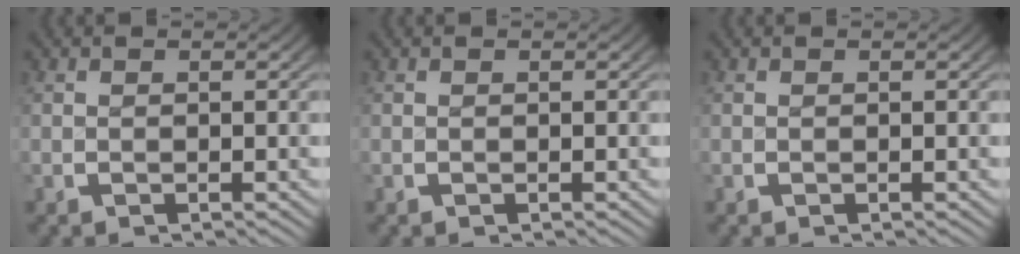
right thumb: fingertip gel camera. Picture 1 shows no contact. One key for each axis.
{"total": 0.0}
{"total": 0.0}